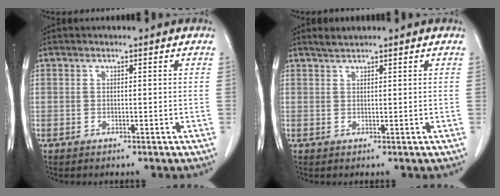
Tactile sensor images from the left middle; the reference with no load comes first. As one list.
[{"total": 1.4, "force": [1.3, 0.0, 0.4], "torque": [-0.013, 0.004, 0.030]}]